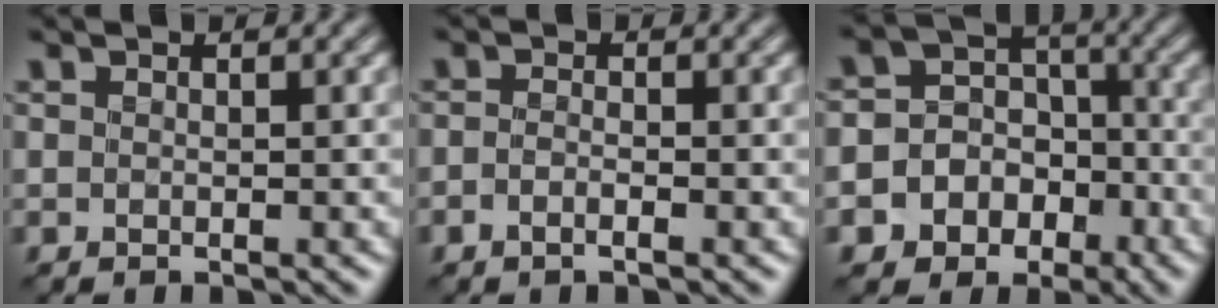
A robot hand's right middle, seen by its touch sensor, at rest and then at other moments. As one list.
[{"total": 1.1, "force": [-0.6, 0.4, 0.9], "torque": [-0.019, -0.002, -0.013]}, {"total": 10.0, "force": [-5.1, 8.3, 2.1], "torque": [-0.043, -0.005, -0.096]}]